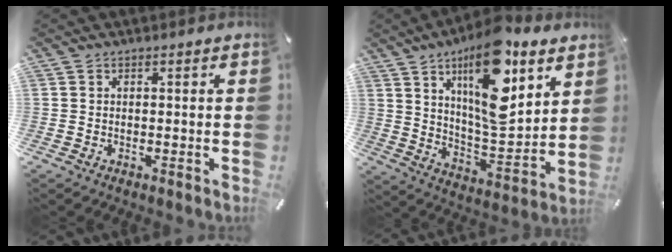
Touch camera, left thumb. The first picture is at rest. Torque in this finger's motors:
{"motor_torque": [2.51, 2.50, 1.66, -1.11, 0.30]}